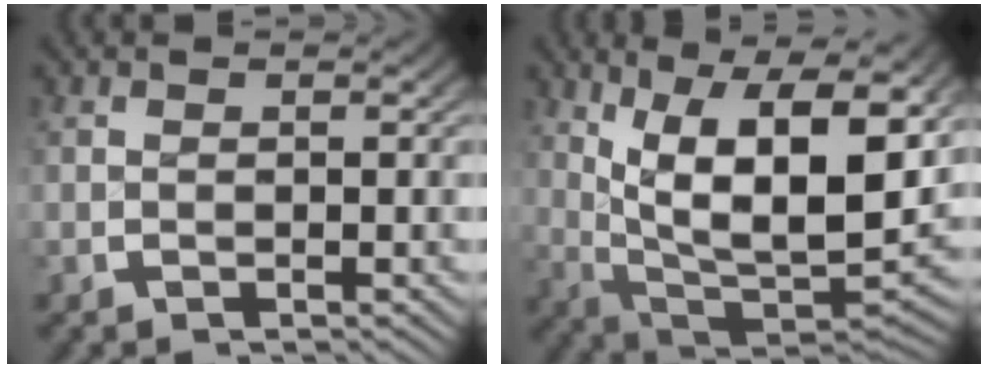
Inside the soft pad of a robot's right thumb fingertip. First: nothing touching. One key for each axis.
{"total": 17.4, "fx": 1.1, "fy": 11.0, "fz": 13.5, "tx": -0.237, "ty": -0.049, "tz": 0.035}